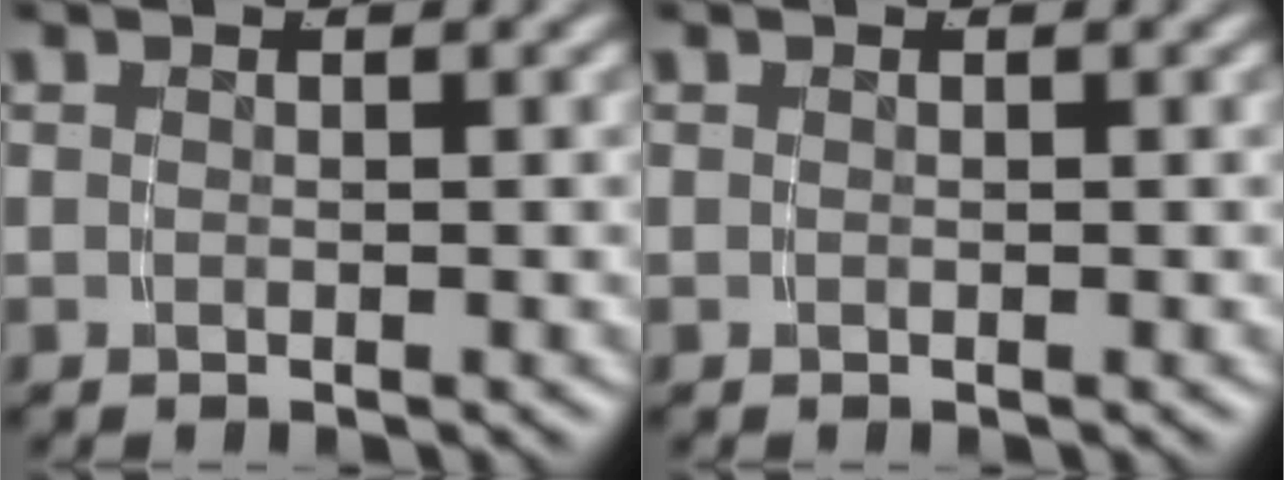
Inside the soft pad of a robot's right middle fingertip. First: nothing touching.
{"total": 0.0}